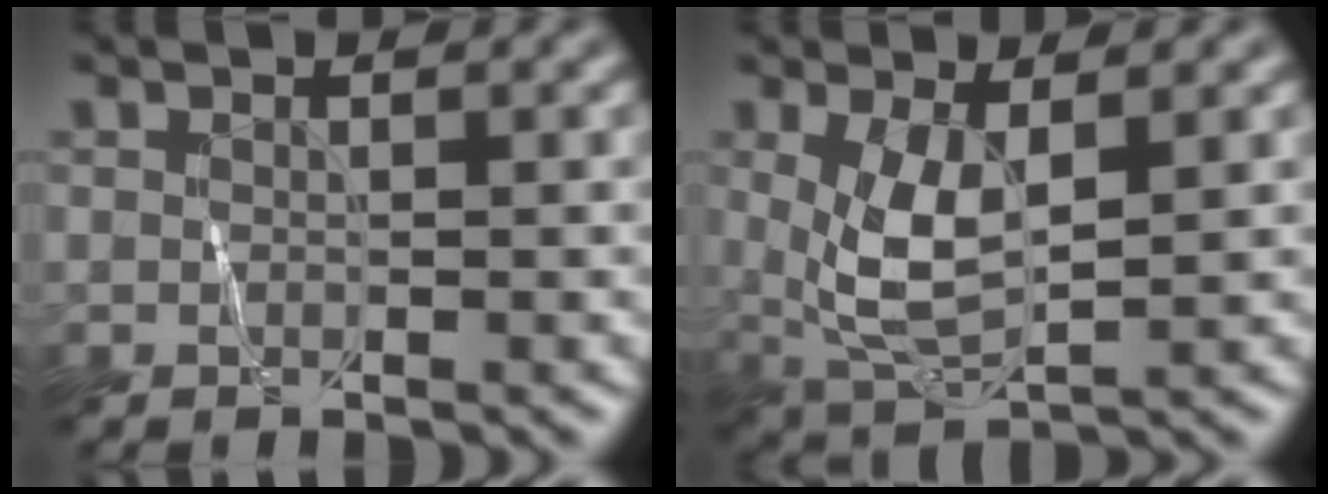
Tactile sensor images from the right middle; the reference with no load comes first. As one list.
[{"total": 4.7, "force": [0.8, 2.0, 4.2], "torque": [-0.100, -0.007, 0.022]}]